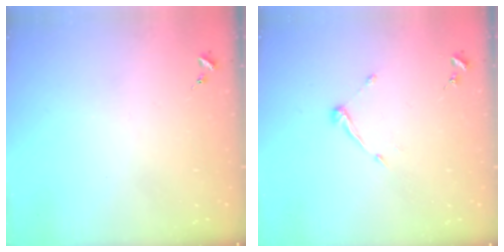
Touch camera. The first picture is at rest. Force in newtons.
{"total": 6.6, "press": 6.6, "slide": 0.5}